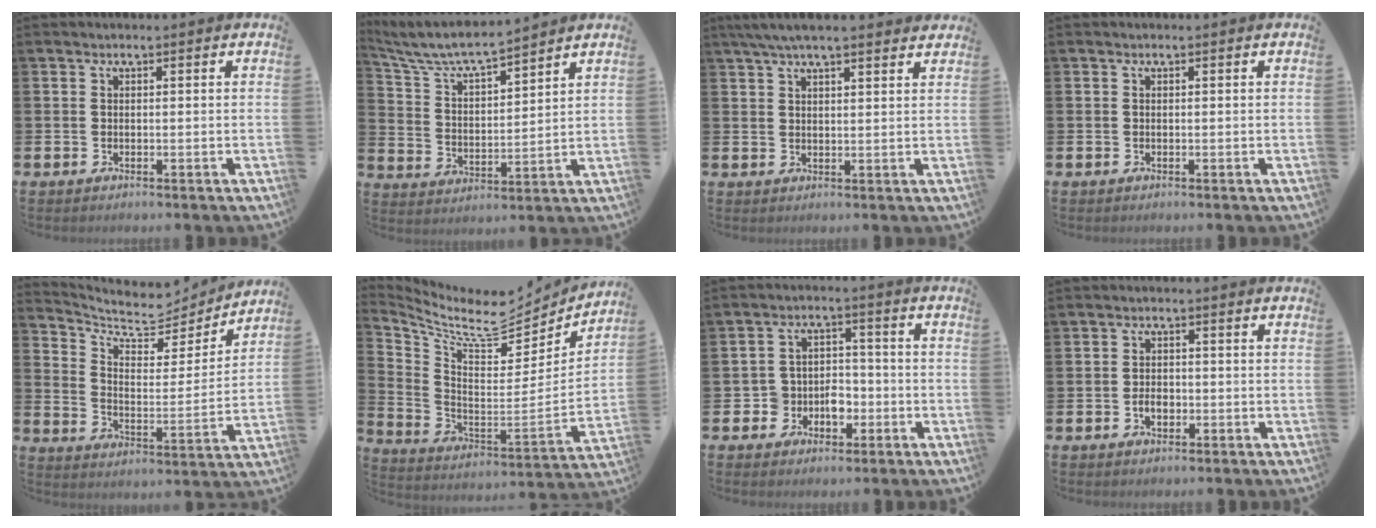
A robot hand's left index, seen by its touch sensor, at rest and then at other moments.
{"total": 6.4, "force": [6.1, 0.6, 2.1], "torque": [-0.071, -0.045, 0.102]}
{"total": 5.0, "force": [4.4, 0.6, 2.3], "torque": [-0.050, -0.008, 0.080]}
{"total": 0.0}
{"total": 7.2, "force": [6.4, 2.6, 2.0], "torque": [-0.072, -0.054, 0.105]}
{"total": 9.5, "force": [7.8, 3.4, 4.2], "torque": [-0.108, -0.061, 0.127]}
{"total": 4.6, "force": [-1.9, 4.0, 1.3], "torque": [-0.034, 0.008, -0.040]}
{"total": 2.3, "force": [-0.7, 1.5, 1.5], "torque": [-0.019, 0.000, -0.017]}